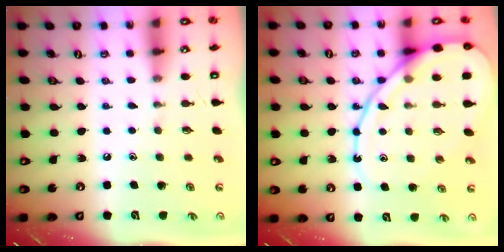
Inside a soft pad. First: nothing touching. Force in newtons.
{"total": 15.4, "press": 15.3, "slide": 1.6}